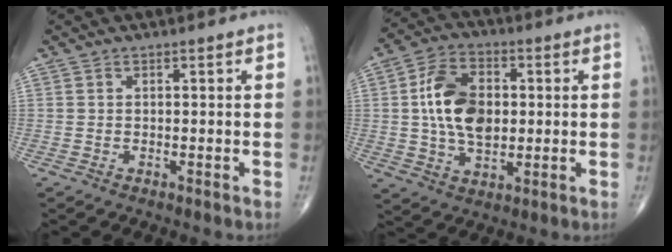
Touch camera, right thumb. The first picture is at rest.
{"total": 13.2, "force": [1.1, 8.3, 10.2], "torque": [-0.164, 0.007, 0.019]}